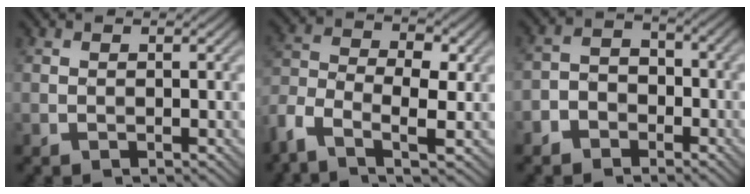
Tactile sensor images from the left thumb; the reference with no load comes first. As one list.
[{"total": 8.2, "force": [-4.0, 3.9, 6.0], "torque": [-0.134, -0.006, -0.091]}, {"total": 3.9, "force": [-2.6, 2.6, 1.4], "torque": [-0.021, 0.004, -0.060]}]